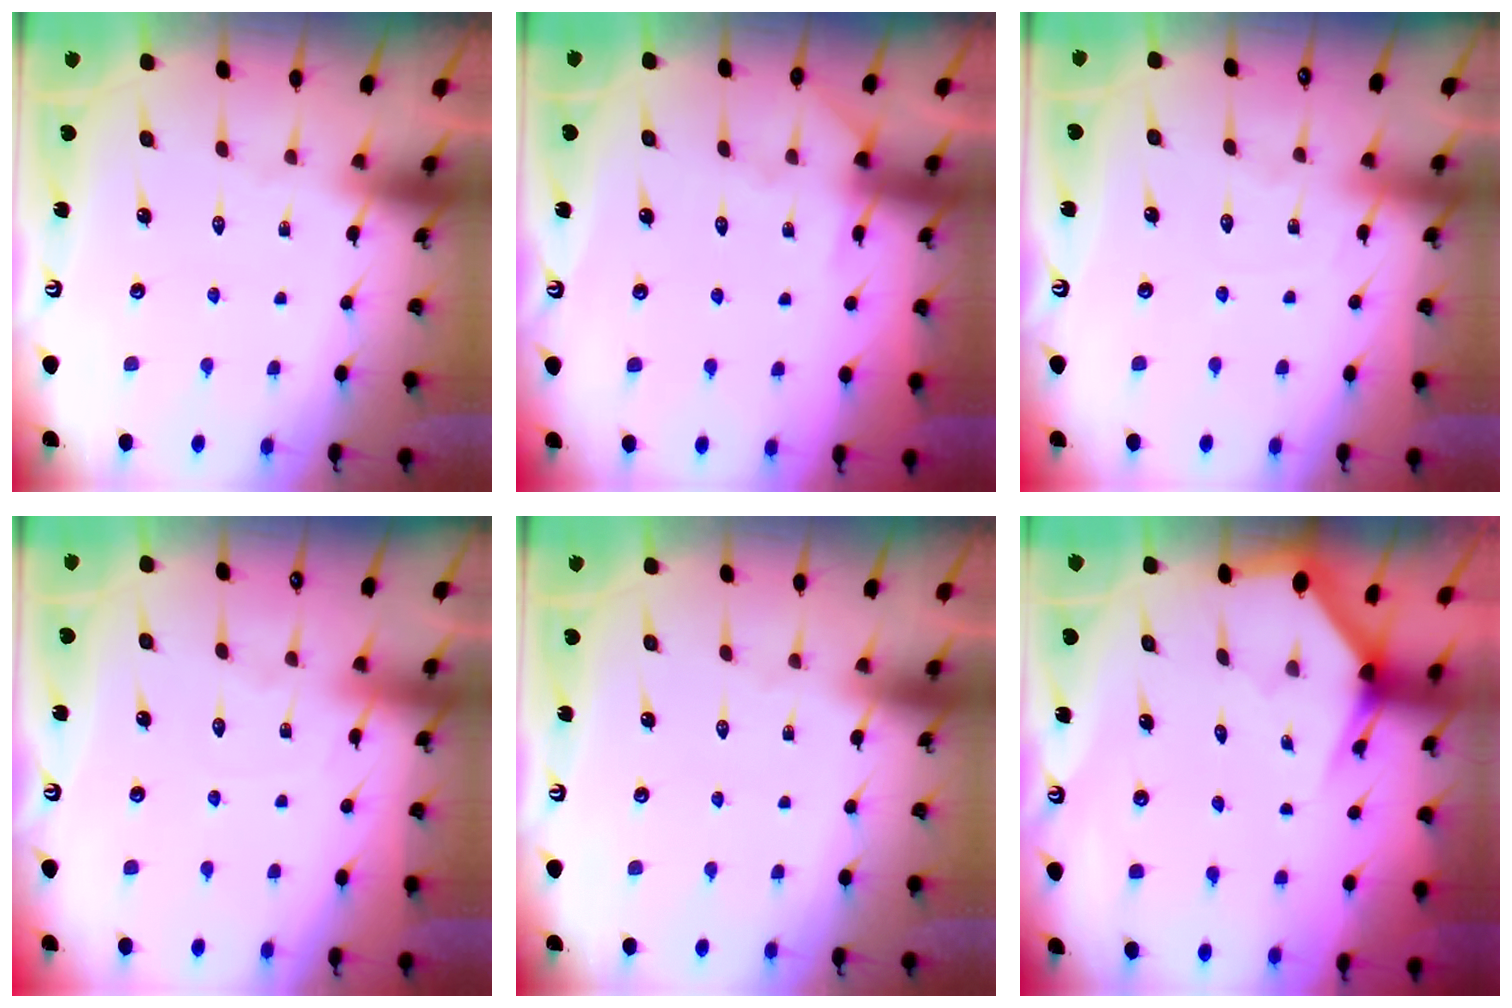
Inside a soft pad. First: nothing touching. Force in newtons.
{"total": 6.1, "press": 6.1, "slide": 0.6}
{"total": 2.7, "press": 2.7, "slide": 0.3}
{"total": 2.7, "press": 2.7, "slide": 0.3}
{"total": 0.0}
{"total": 2.9, "press": 2.9, "slide": 0.1}